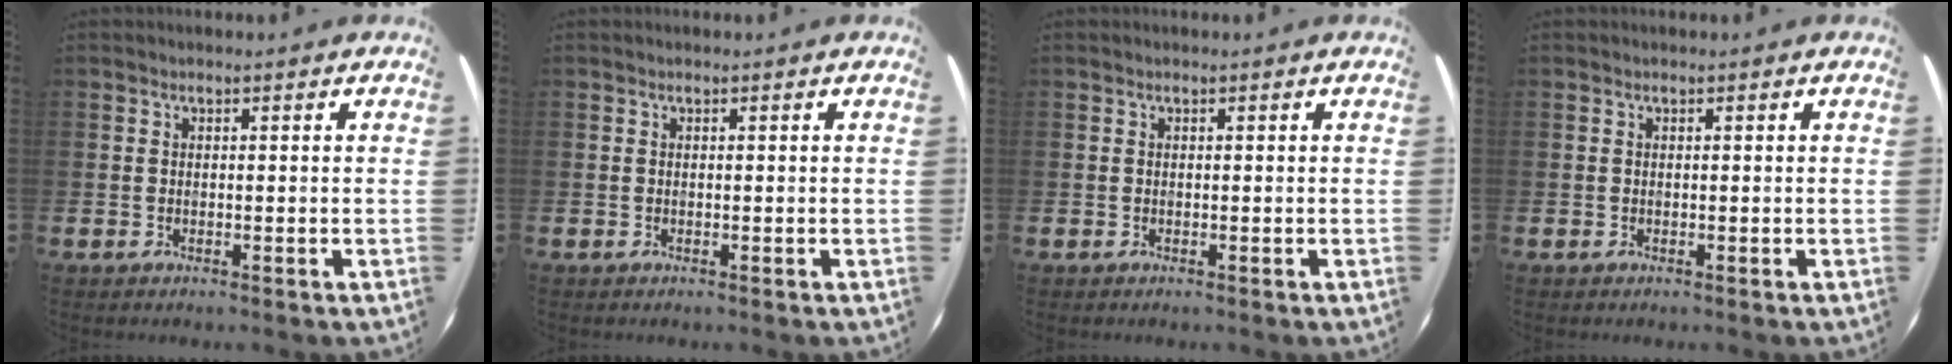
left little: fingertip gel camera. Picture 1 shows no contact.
{"total": 0.0}
{"total": 0.0}
{"total": 0.0}